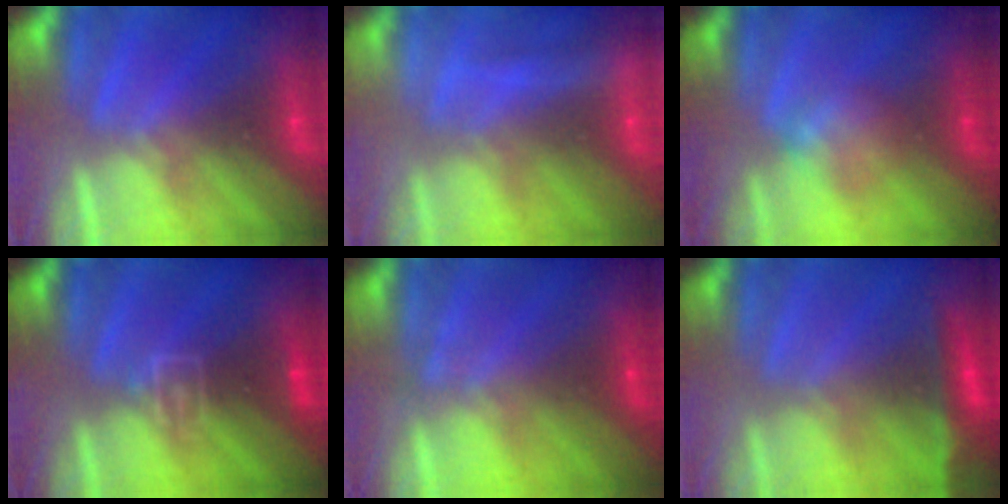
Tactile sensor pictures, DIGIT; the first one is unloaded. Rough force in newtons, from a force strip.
{"total": 2.2}
{"total": 2.4}
{"total": 2.9}
{"total": 1.2}
{"total": 2.4}